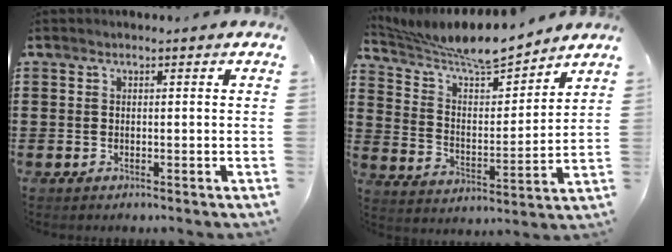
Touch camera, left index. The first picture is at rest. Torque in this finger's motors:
{"motor_torque": [-0.69, -0.85, -0.04, 0.00]}